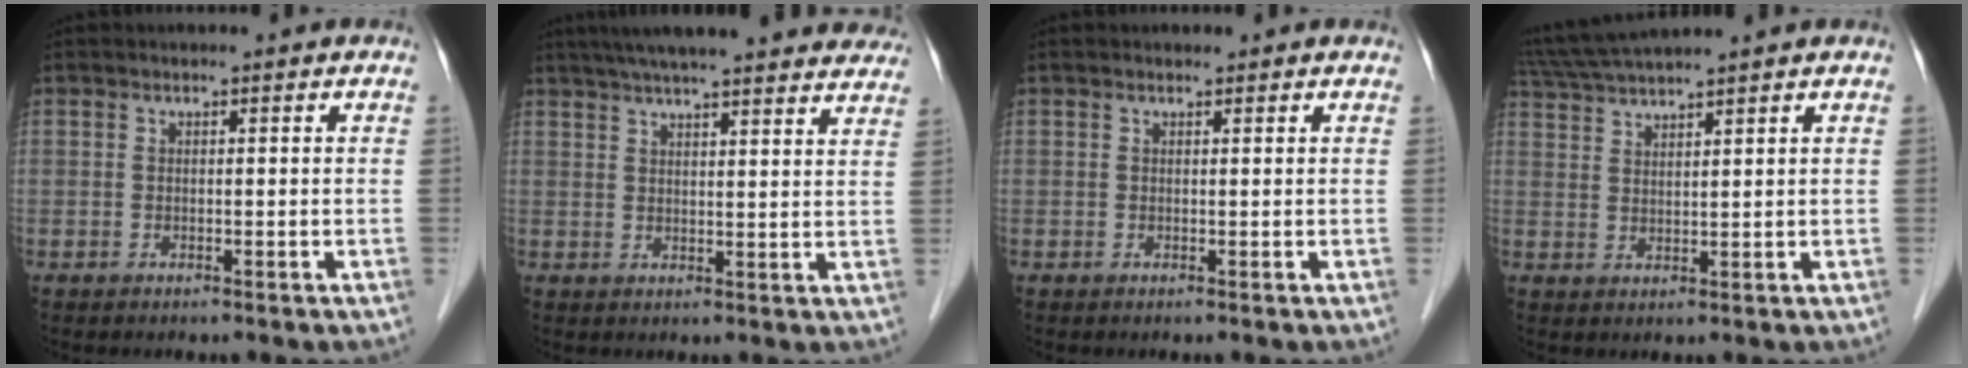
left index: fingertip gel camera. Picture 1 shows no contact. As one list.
[{"total": 26.3, "force": [23.2, 3.3, 11.8], "torque": [-0.185, 0.007, 0.289]}, {"total": 0.9, "force": [0.8, 0.3, 0.2], "torque": [-0.012, 0.009, 0.013]}, {"total": 8.7, "force": [7.8, -1.0, 3.8], "torque": [-0.073, 0.029, 0.136]}]